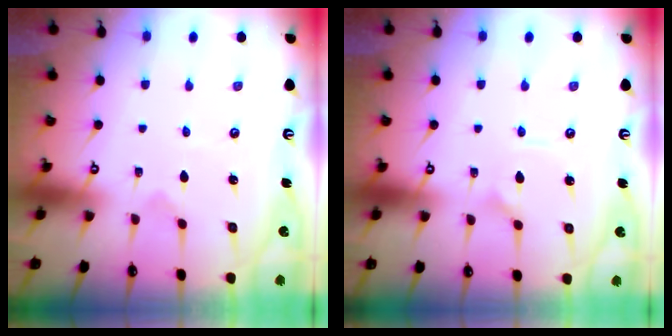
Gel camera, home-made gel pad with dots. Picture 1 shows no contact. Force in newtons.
{"total": 1.4, "press": 1.3, "slide": 0.6}